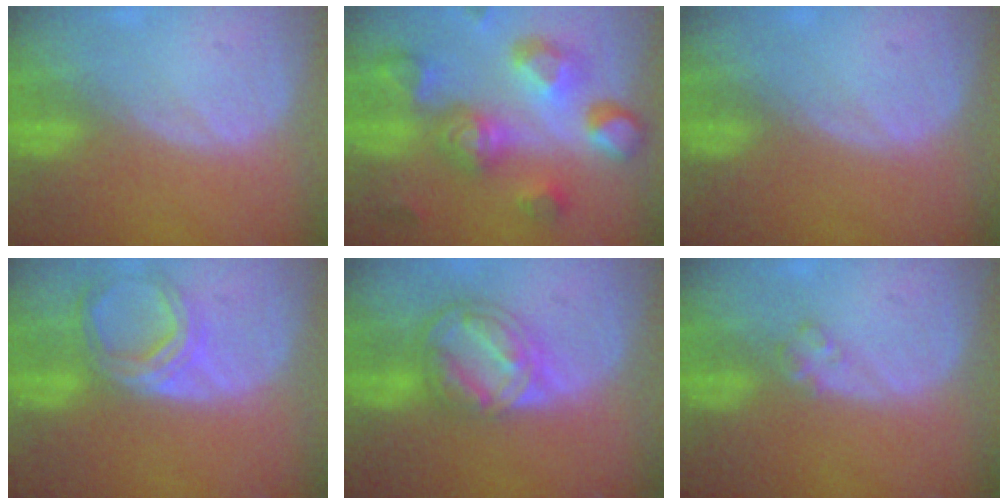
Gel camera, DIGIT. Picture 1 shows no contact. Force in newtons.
{"total": 11.3, "press": 10.1, "slide": 5.1}
{"total": 0.0}
{"total": 6.9, "press": 6.3, "slide": 2.6}
{"total": 8.3, "press": 7.1, "slide": 4.3}
{"total": 1.7, "press": 1.7, "slide": 0.3}